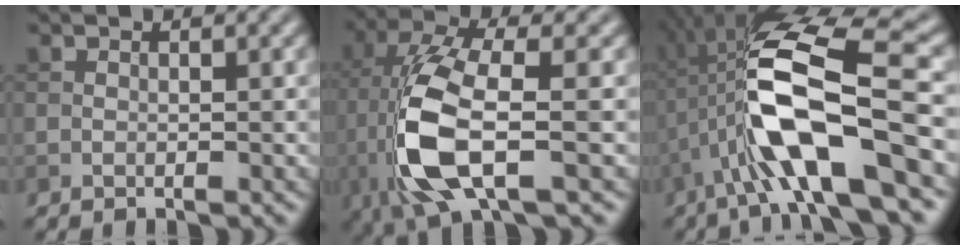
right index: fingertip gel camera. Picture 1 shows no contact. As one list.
[{"total": 9.1, "force": [-2.1, 3.2, 8.2], "torque": [-0.191, 0.004, -0.044]}, {"total": 11.6, "force": [-2.2, 3.3, 10.9], "torque": [-0.214, 0.012, -0.049]}]